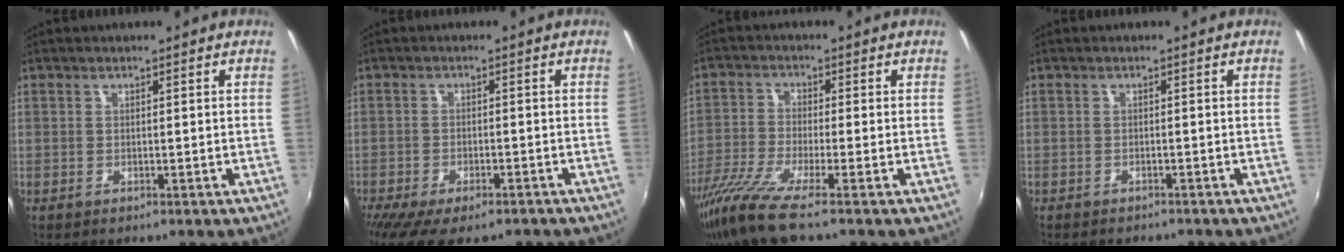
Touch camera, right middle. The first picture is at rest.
{"total": 12.6, "force": [-9.4, 4.3, 7.2], "torque": [-0.158, -0.046, -0.149]}
{"total": 8.8, "force": [-6.7, -0.5, 5.7], "torque": [-0.132, -0.027, -0.129]}
{"total": 2.3, "force": [-2.1, 0.7, 0.6], "torque": [-0.018, -0.011, -0.029]}